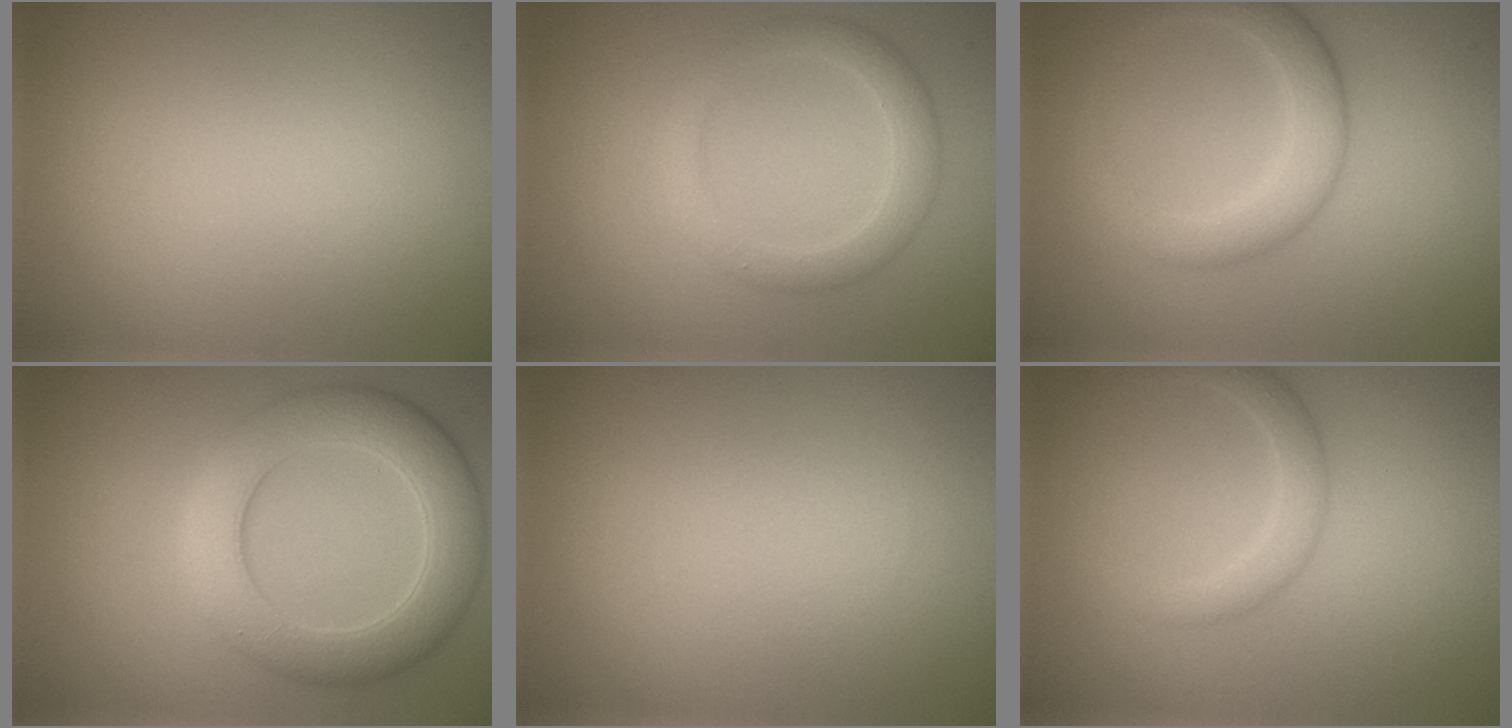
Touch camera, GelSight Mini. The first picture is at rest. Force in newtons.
{"total": 2.9, "press": 2.9, "slide": 0.2}
{"total": 3.6, "press": 3.6, "slide": 0.1}
{"total": 6.5, "press": 6.5, "slide": 0.2}
{"total": 0.0}
{"total": 2.0, "press": 2.0, "slide": 0.1}